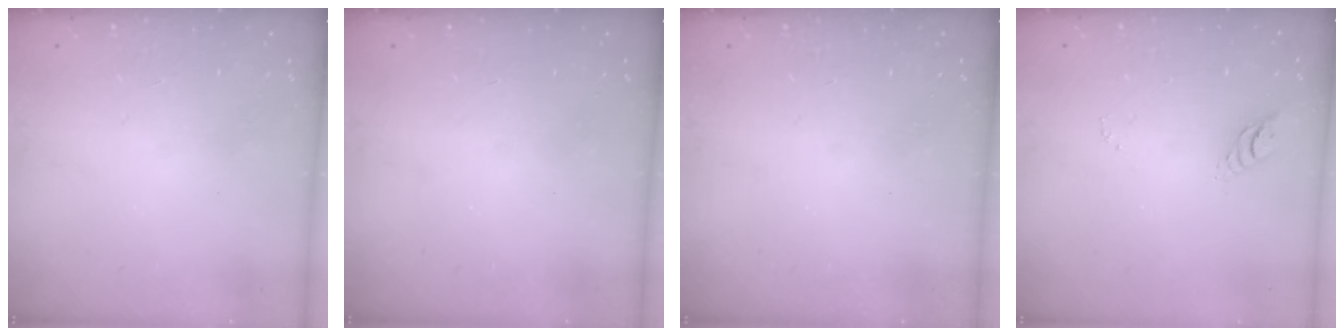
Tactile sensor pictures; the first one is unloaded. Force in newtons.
{"total": 0.0}
{"total": 0.0}
{"total": 3.9, "press": 3.9, "slide": 0.3}